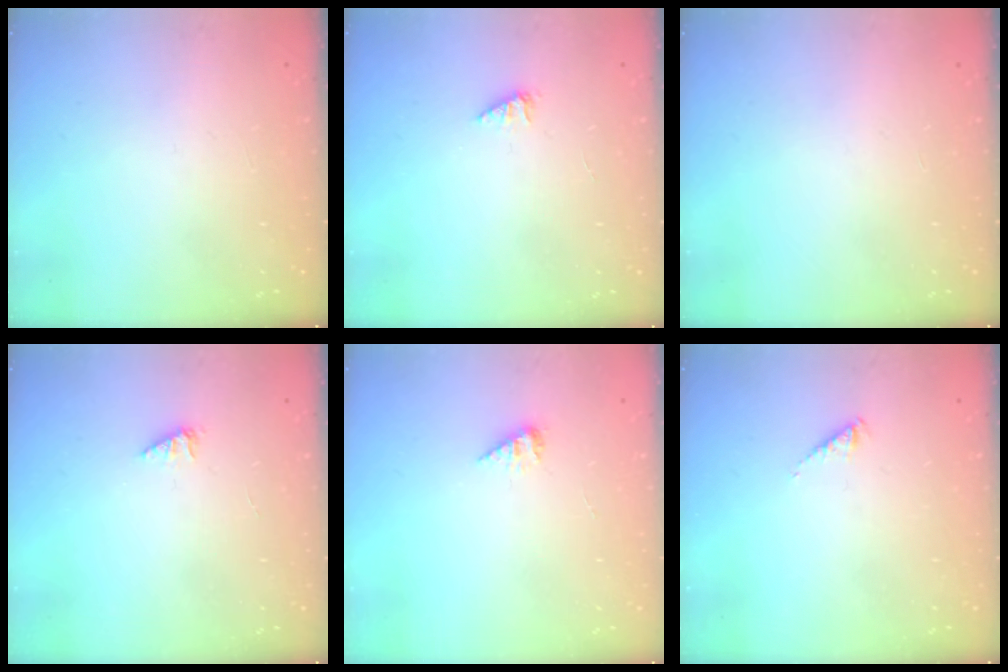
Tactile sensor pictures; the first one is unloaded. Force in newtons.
{"total": 1.4, "press": 1.4, "slide": 0.3}
{"total": 0.0}
{"total": 1.4, "press": 1.4, "slide": 0.3}
{"total": 3.6, "press": 3.6, "slide": 0.4}
{"total": 2.3, "press": 2.3, "slide": 0.4}